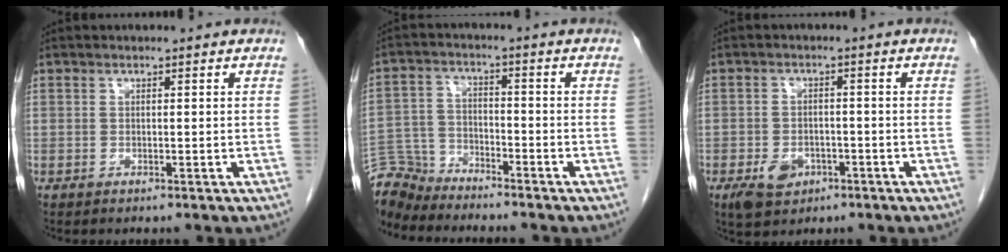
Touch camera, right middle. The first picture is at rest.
{"total": 7.6, "force": [-7.4, 1.4, -0.4], "torque": [0.002, 0.003, -0.147]}
{"total": 4.9, "force": [-2.5, 3.2, 2.7], "torque": [-0.051, -0.001, -0.033]}